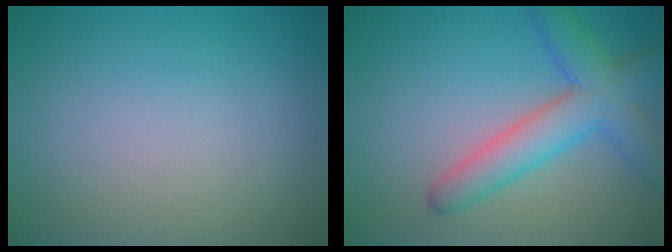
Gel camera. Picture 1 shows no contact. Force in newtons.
{"total": 5.5, "press": 5.5, "slide": 0.2}